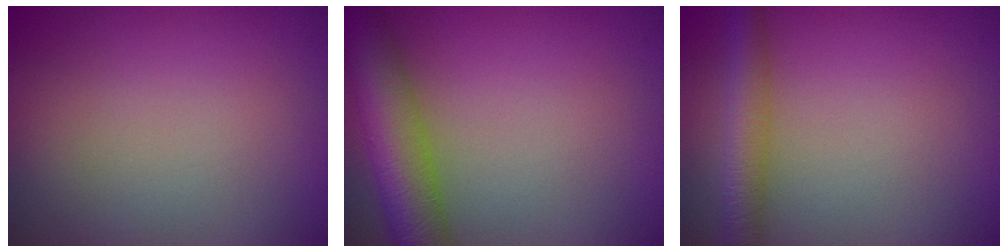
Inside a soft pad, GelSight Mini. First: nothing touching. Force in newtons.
{"total": 7.7, "press": 7.7, "slide": 0.4}
{"total": 3.7, "press": 3.7, "slide": 0.2}